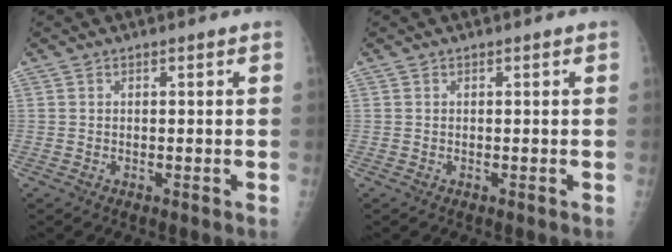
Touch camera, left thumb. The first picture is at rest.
{"total": 0.0}